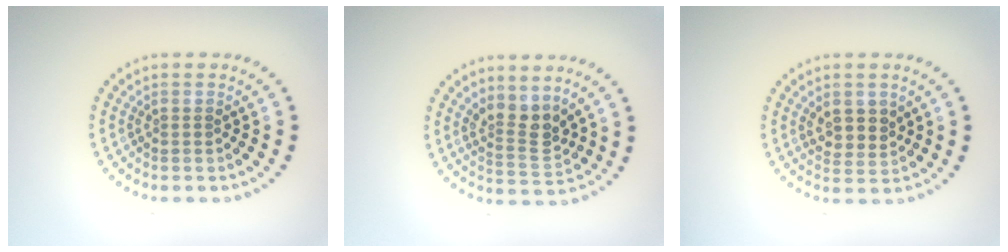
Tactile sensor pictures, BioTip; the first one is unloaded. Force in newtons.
{"total": 3.1, "press": 2.7, "slide": 1.6}
{"total": 2.6, "press": 2.4, "slide": 1.0}